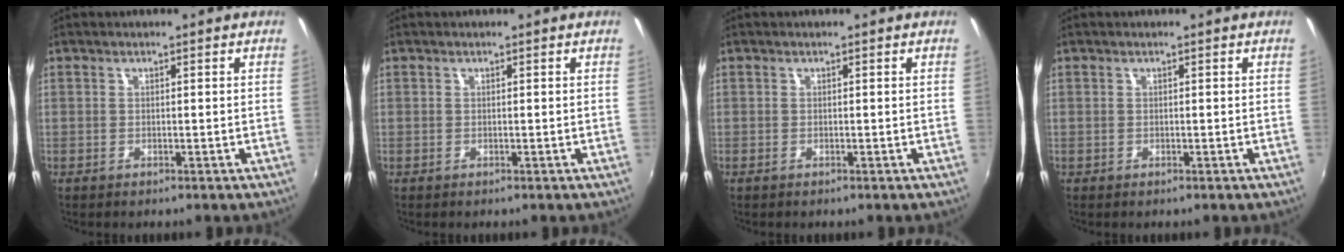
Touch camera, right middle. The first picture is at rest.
{"total": 0.0}
{"total": 0.0}
{"total": 0.0}